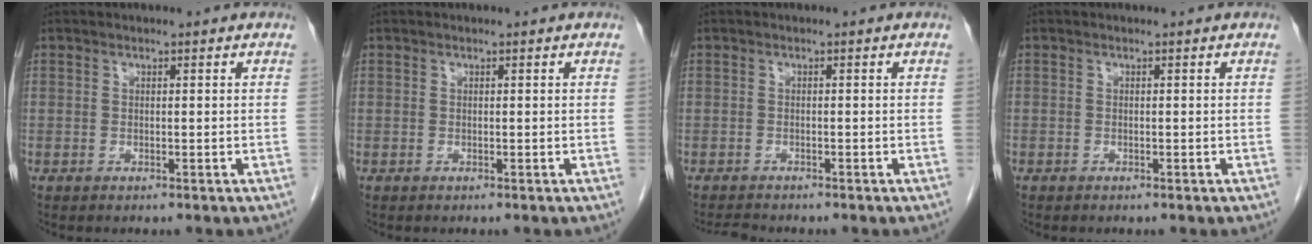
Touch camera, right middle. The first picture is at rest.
{"total": 0.0}
{"total": 1.8, "force": [-1.8, 0.1, 0.3], "torque": [-0.014, -0.011, -0.027]}
{"total": 0.0}